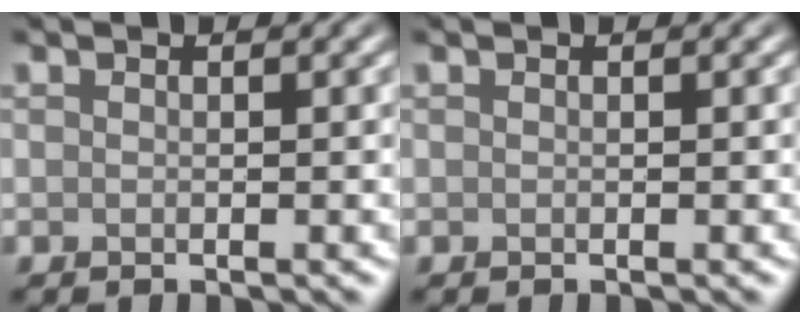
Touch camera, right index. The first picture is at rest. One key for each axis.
{"total": 0.0}